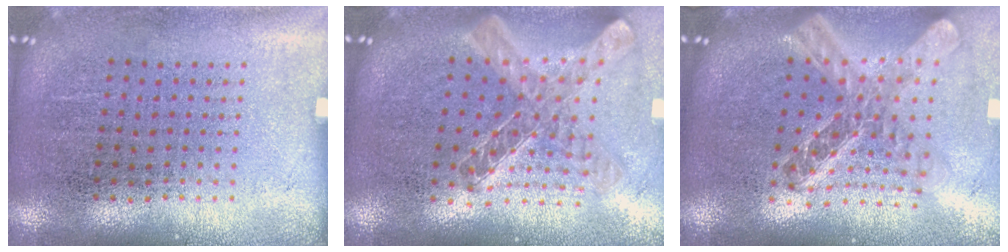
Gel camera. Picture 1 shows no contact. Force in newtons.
{"total": 1.2, "press": 1.1, "slide": 0.5}
{"total": 2.3, "press": 1.8, "slide": 1.5}